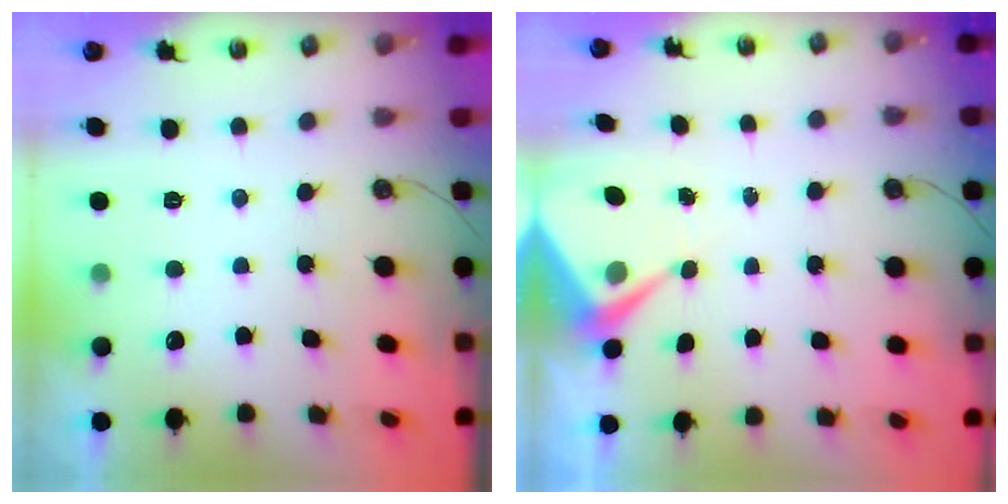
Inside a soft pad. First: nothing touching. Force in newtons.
{"total": 5.3, "press": 5.3, "slide": 0.6}